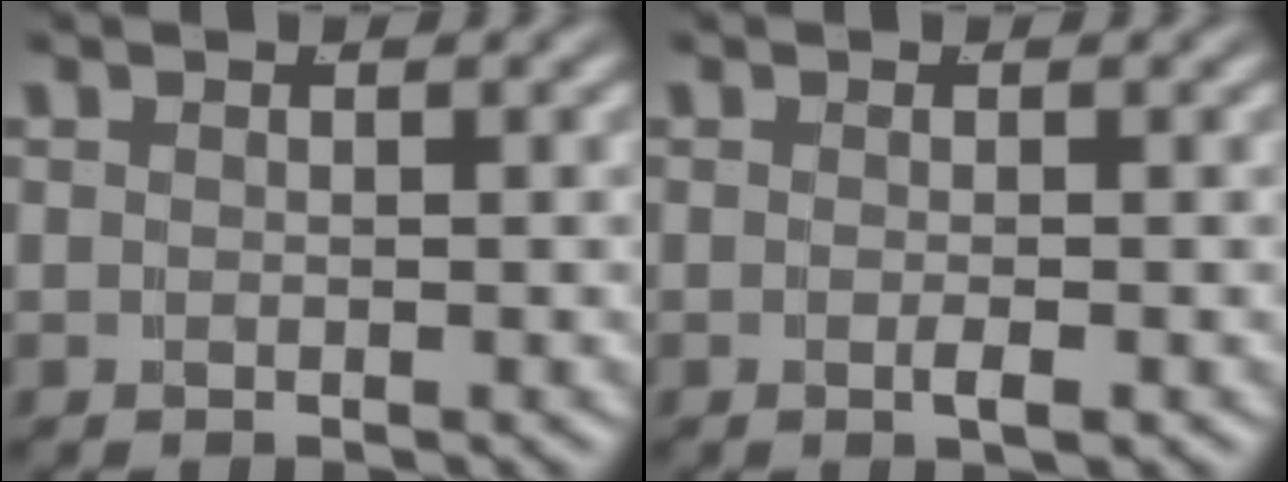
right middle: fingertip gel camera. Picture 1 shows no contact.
{"total": 1.1, "force": [-0.5, 0.1, 1.0], "torque": [-0.016, -0.002, -0.008]}